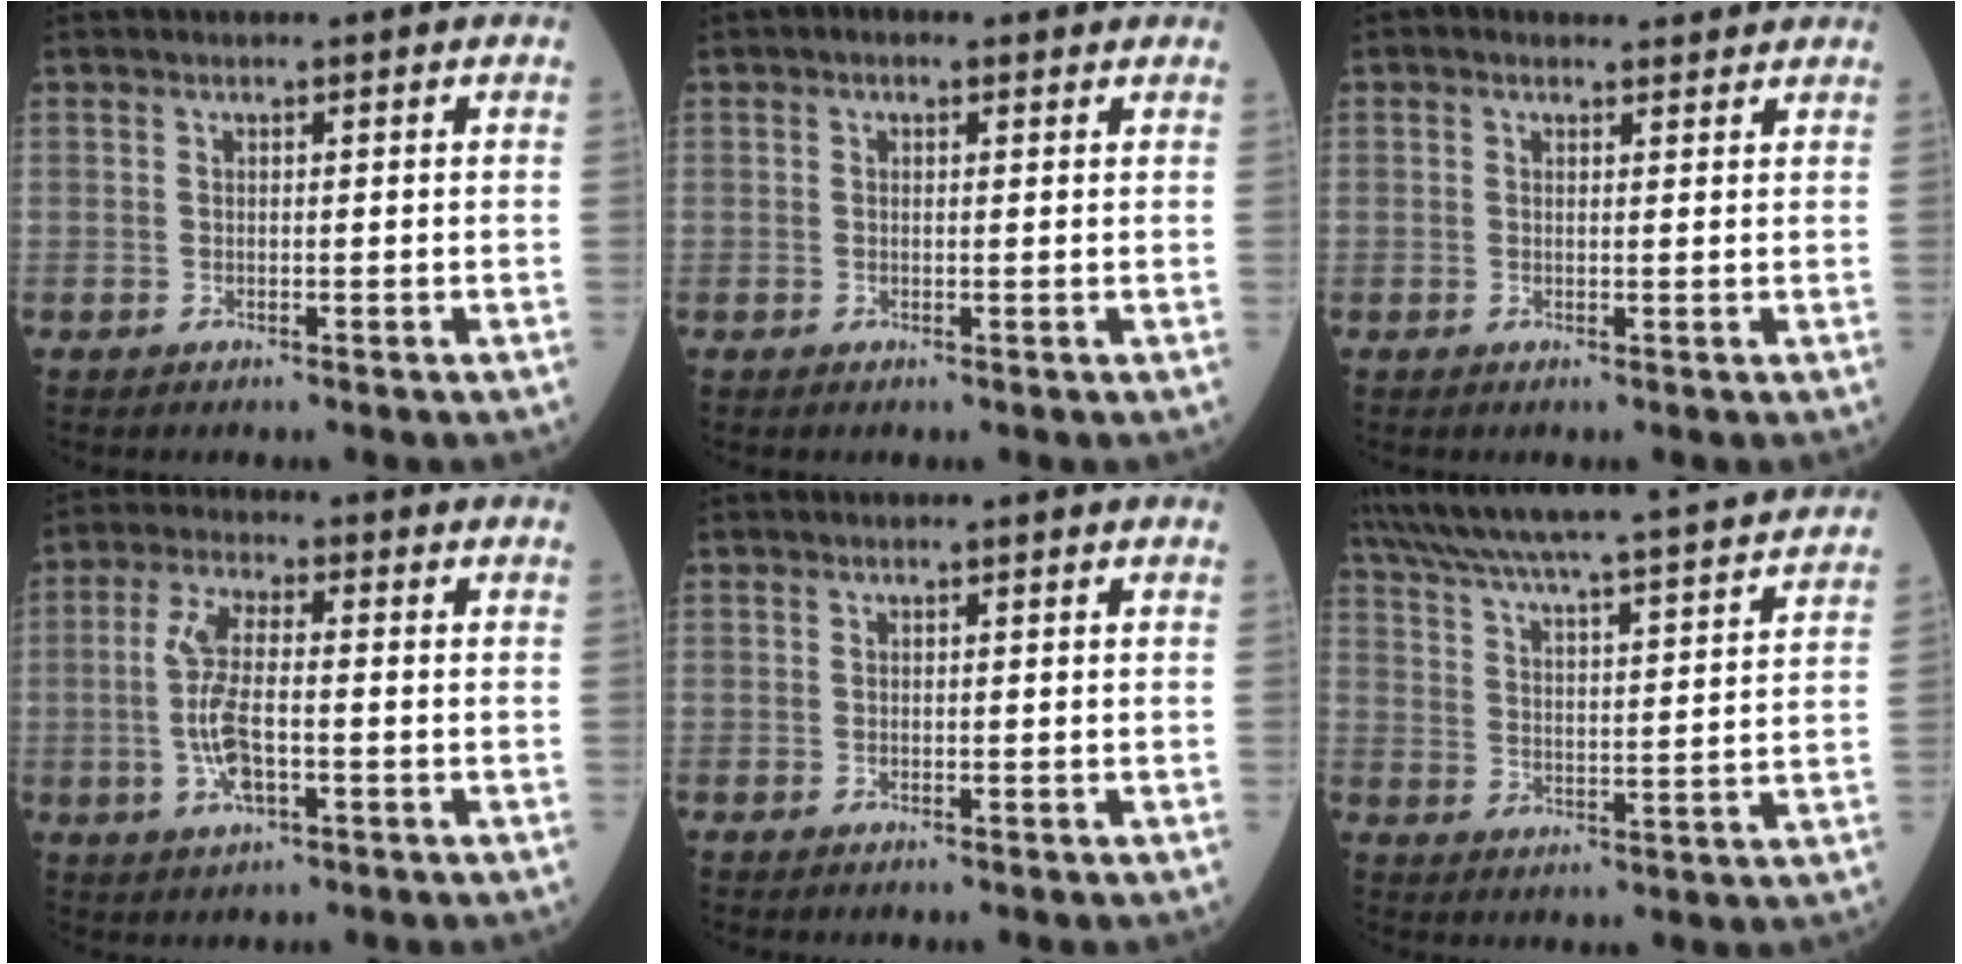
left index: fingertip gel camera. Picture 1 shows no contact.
{"total": 1.6, "force": [0.8, 1.1, 0.9], "torque": [-0.019, 0.014, 0.007]}
{"total": 2.2, "force": [1.9, 1.0, 0.4], "torque": [-0.010, 0.013, 0.023]}
{"total": 8.1, "force": [-1.5, 2.4, 7.6], "torque": [-0.164, -0.002, -0.031]}
{"total": 0.0}
{"total": 24.5, "force": [22.1, 1.2, 10.4], "torque": [-0.182, -0.013, 0.305]}